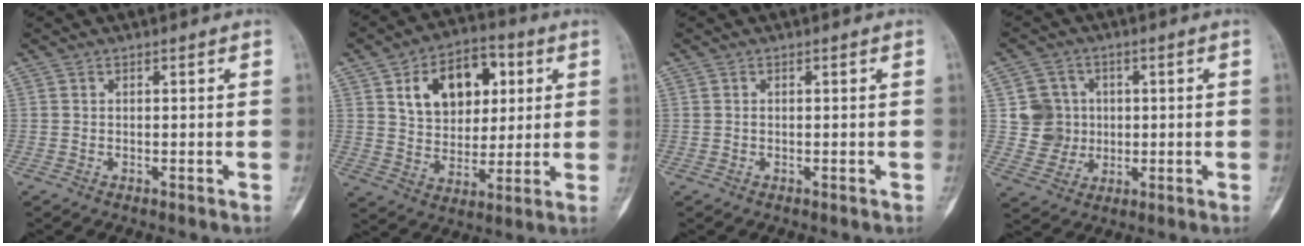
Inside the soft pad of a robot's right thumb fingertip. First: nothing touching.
{"total": 15.5, "force": [5.1, 10.3, 10.4], "torque": [-0.120, -0.004, 0.084]}
{"total": 0.0}
{"total": 7.6, "force": [1.0, 7.4, 1.3], "torque": [0.018, 0.007, 0.020]}